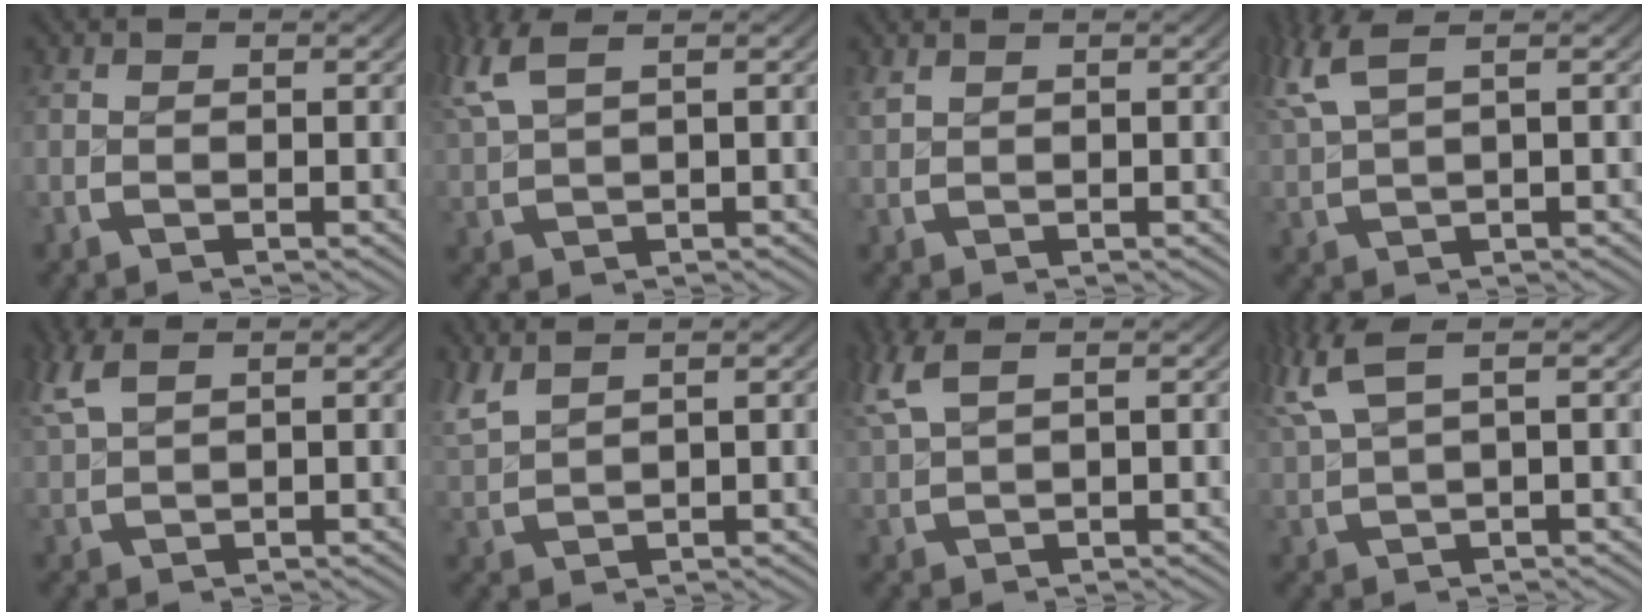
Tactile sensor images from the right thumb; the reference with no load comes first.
{"total": 3.4, "force": [2.1, 1.7, 2.1], "torque": [-0.058, 0.004, 0.043]}
{"total": 1.2, "force": [0.9, 0.7, 0.4], "torque": [-0.007, 0.003, 0.020]}
{"total": 4.2, "force": [2.3, 2.2, 2.8], "torque": [-0.069, 0.007, 0.044]}
{"total": 2.7, "force": [1.8, 1.4, 1.6], "torque": [-0.043, 0.004, 0.039]}
{"total": 3.1, "force": [1.9, 1.8, 1.6], "torque": [-0.046, 0.001, 0.044]}
{"total": 3.1, "force": [1.9, 1.5, 1.9], "torque": [-0.053, 0.005, 0.039]}
{"total": 4.8, "force": [2.3, 2.6, 3.3], "torque": [-0.079, 0.007, 0.042]}